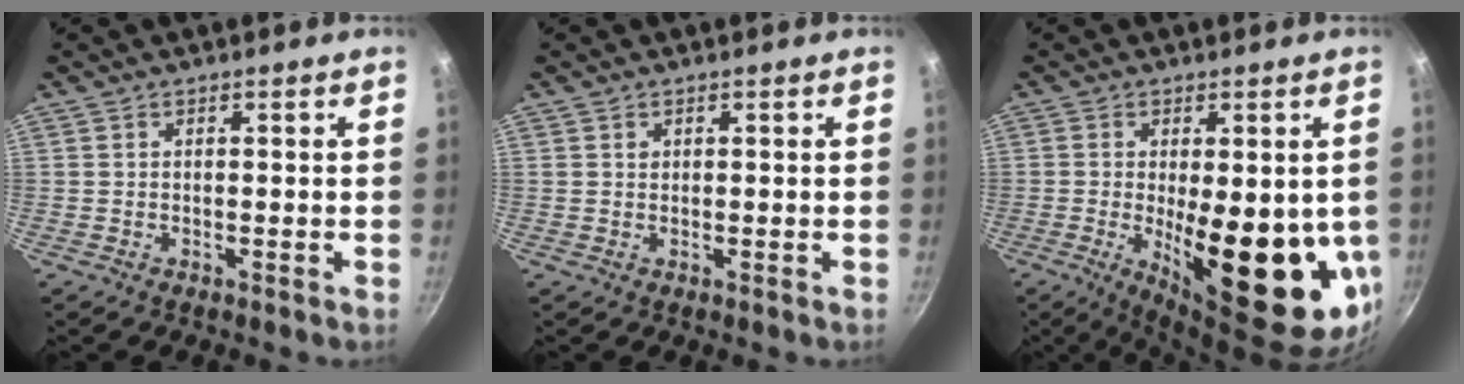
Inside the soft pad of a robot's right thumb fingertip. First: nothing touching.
{"total": 0.8, "force": [0.4, 0.7, 0.3], "torque": [-0.003, 0.003, 0.007]}
{"total": 19.6, "force": [-2.3, 7.2, 18.1], "torque": [-0.237, -0.029, -0.019]}